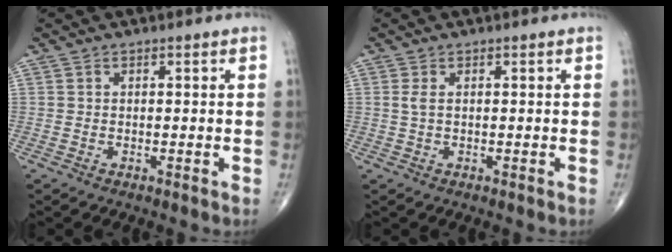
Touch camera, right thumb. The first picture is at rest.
{"total": 1.3, "force": [0.2, 0.5, 1.1], "torque": [-0.033, 0.003, 0.007]}